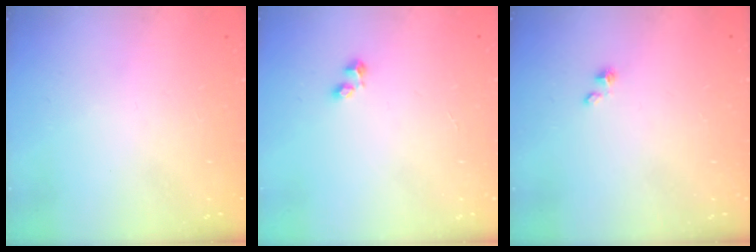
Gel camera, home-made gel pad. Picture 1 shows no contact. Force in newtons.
{"total": 1.7, "press": 1.6, "slide": 0.6}
{"total": 1.5, "press": 1.5, "slide": 0.0}